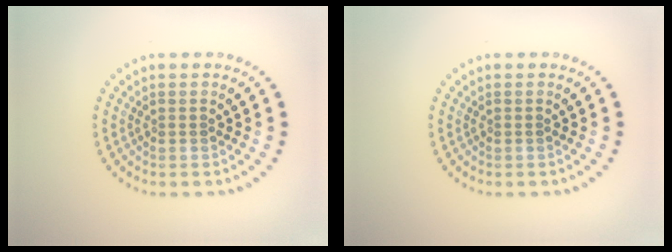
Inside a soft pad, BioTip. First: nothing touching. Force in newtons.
{"total": 0.0}